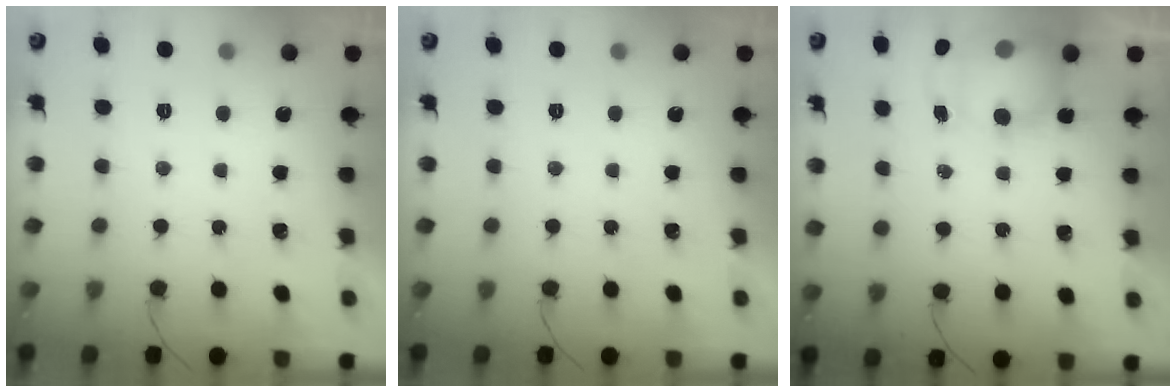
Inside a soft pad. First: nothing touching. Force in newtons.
{"total": 0.0}
{"total": 11.6, "press": 8.7, "slide": 7.6}